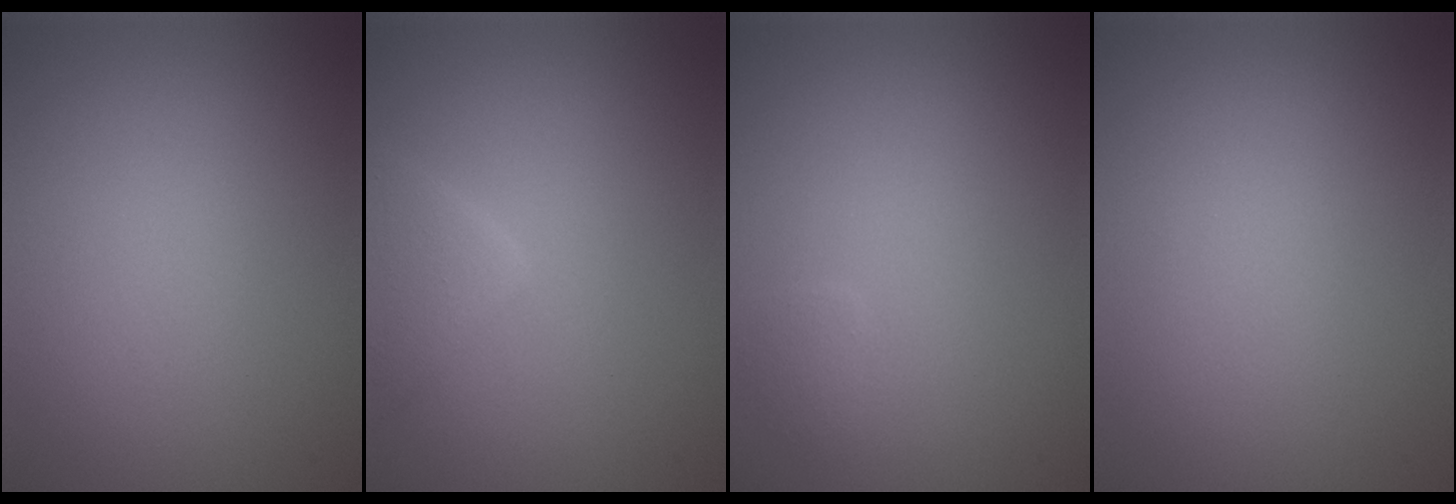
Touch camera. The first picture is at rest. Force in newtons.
{"total": 2.2, "press": 2.2, "slide": 0.1}
{"total": 0.7, "press": 0.7, "slide": 0.0}
{"total": 0.0}